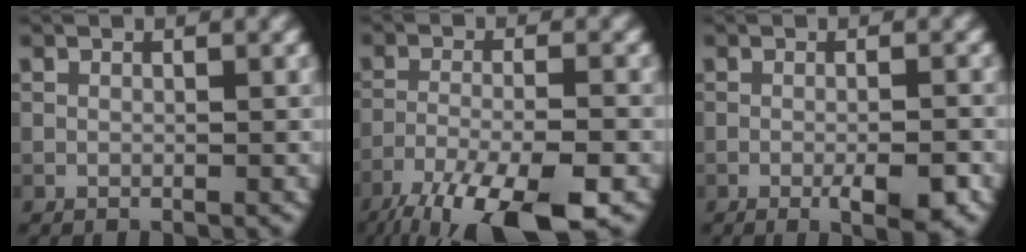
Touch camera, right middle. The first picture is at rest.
{"total": 11.3, "force": [-8.4, 2.9, 7.0], "torque": [-0.128, -0.034, -0.135]}
{"total": 3.4, "force": [-1.5, 0.6, 3.0], "torque": [-0.050, -0.004, -0.022]}